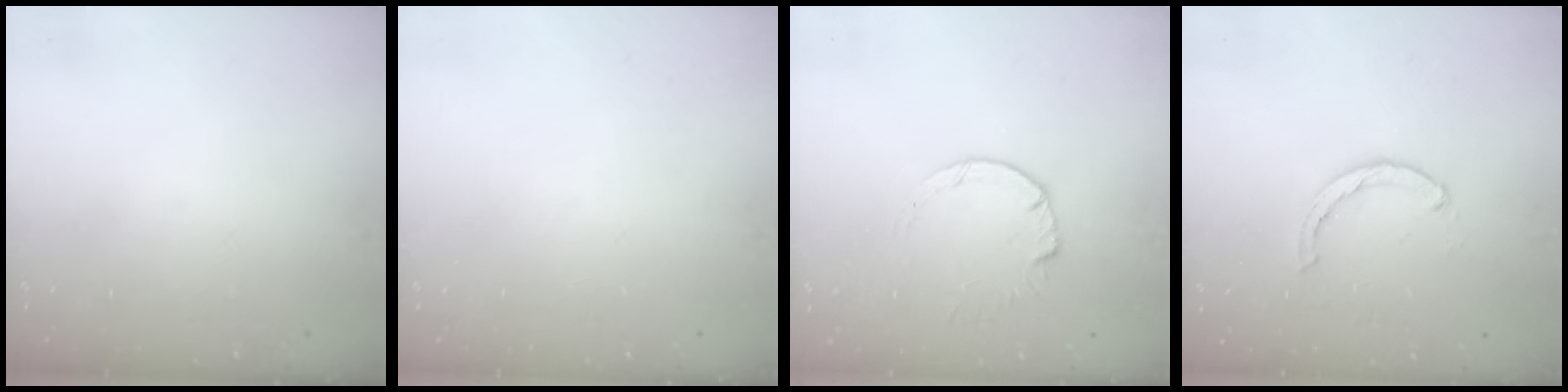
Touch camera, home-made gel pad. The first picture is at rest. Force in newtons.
{"total": 0.0}
{"total": 3.5, "press": 3.5, "slide": 0.4}
{"total": 2.4, "press": 2.4, "slide": 0.4}